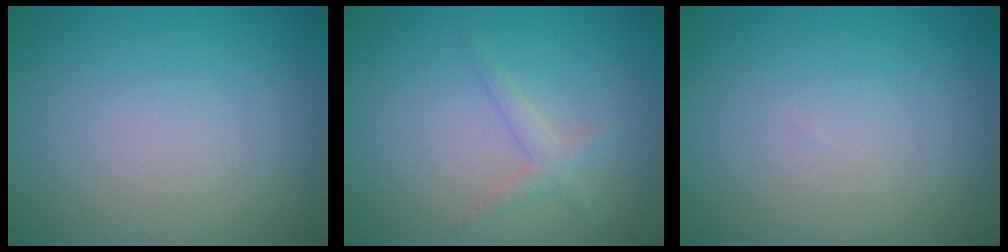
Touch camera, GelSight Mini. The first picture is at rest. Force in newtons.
{"total": 1.4, "press": 1.4, "slide": 0.1}
{"total": 0.0}